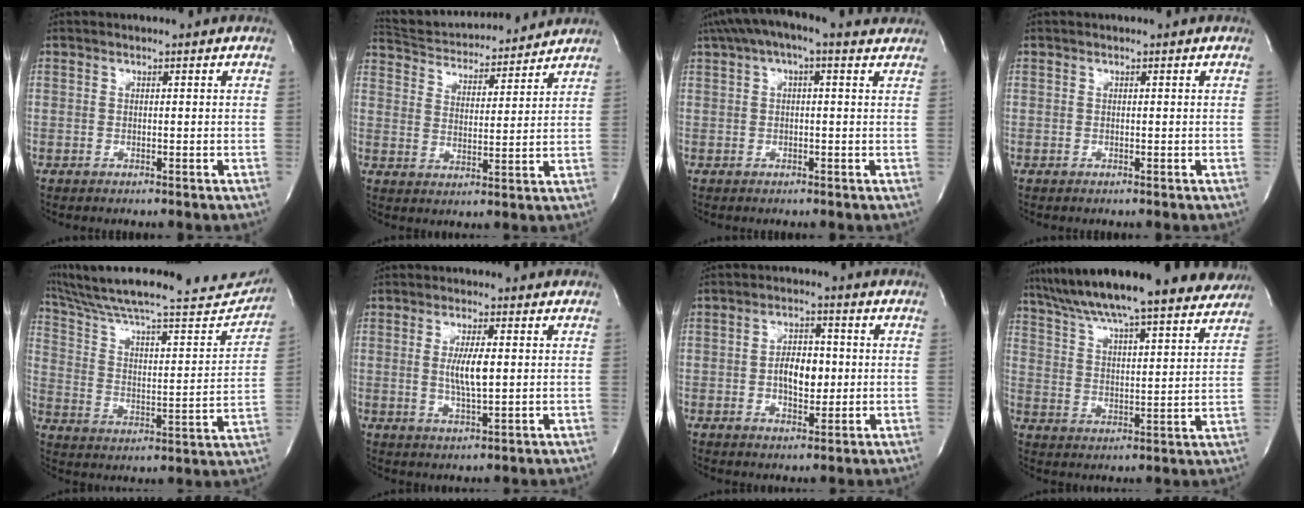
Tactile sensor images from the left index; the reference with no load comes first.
{"total": 15.8, "force": [15.1, 2.7, 3.8], "torque": [-0.067, 0.018, 0.230]}
{"total": 8.5, "force": [5.7, 2.5, 5.8], "torque": [-0.107, 0.043, 0.075]}
{"total": 0.0}
{"total": 27.7, "force": [24.7, 3.6, 11.9], "torque": [-0.197, -0.037, 0.344]}
{"total": 4.9, "force": [0.3, 0.8, 4.8], "torque": [-0.094, -0.008, 0.006]}
{"total": 5.8, "force": [-0.3, 3.1, 4.9], "torque": [-0.085, 0.005, -0.004]}
{"total": 23.1, "force": [20.0, 2.7, 11.4], "torque": [-0.187, 0.007, 0.279]}